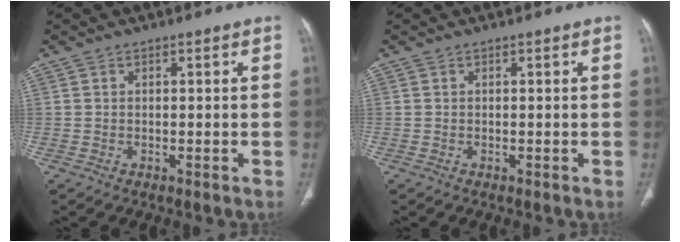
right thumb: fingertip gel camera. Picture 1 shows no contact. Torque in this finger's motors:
{"motor_torque": [0.00, 0.00, -0.05, -0.04, 0.00]}